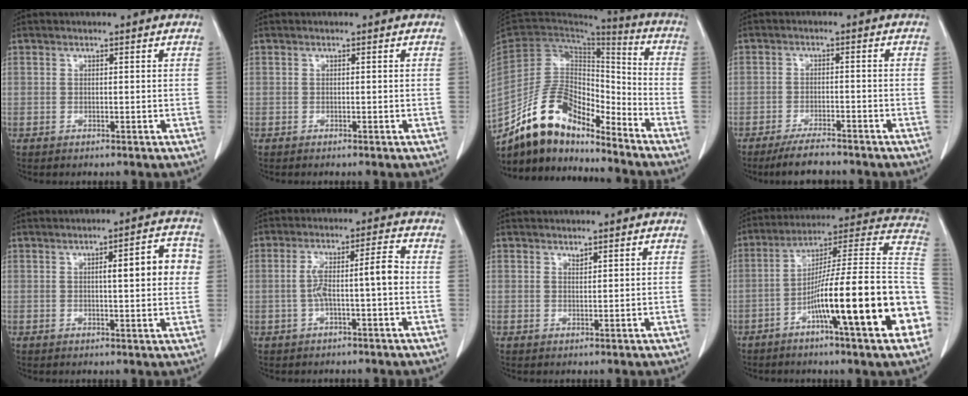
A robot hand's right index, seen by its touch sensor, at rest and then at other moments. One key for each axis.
{"total": 0.0}
{"total": 15.0, "fx": -12.7, "fy": 5.5, "fz": 5.9, "tx": -0.101, "ty": 0.045, "tz": -0.234}
{"total": 4.9, "fx": -4.3, "fy": 1.1, "fz": 2.0, "tx": -0.036, "ty": -0.008, "tz": -0.075}
{"total": 7.4, "fx": 1.3, "fy": 1.4, "fz": 7.1, "tx": -0.093, "ty": 0.016, "tz": 0.015}
{"total": 6.4, "fx": -0.8, "fy": 0.6, "fz": 6.3, "tx": -0.118, "ty": 0.029, "tz": -0.008}
{"total": 0.7, "fx": 0.7, "fy": 0.2, "fz": 0.3, "tx": -0.008, "ty": -0.004, "tz": 0.012}
{"total": 24.4, "fx": -7.8, "fy": 1.0, "fz": 23.1, "tx": -0.268, "ty": 0.011, "tz": -0.122}